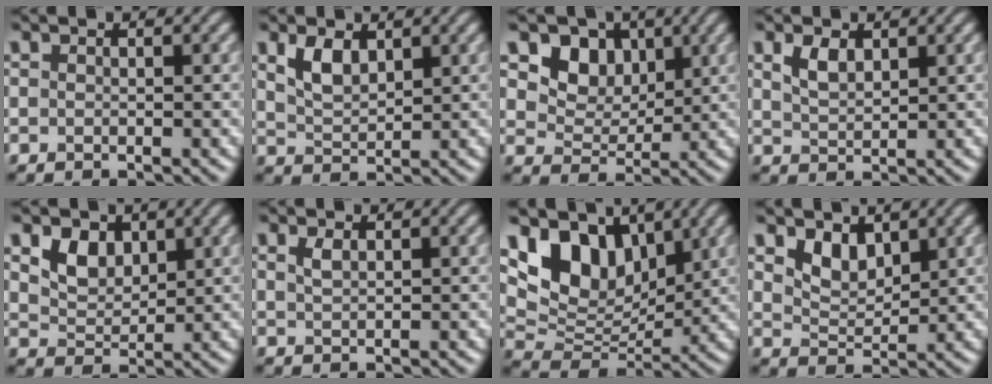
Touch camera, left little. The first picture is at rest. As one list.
[{"total": 2.9, "force": [1.6, 1.5, 1.9], "torque": [-0.045, -0.001, 0.036]}, {"total": 6.4, "force": [3.1, 4.8, 2.8], "torque": [-0.073, -0.016, 0.073]}, {"total": 2.3, "force": [1.2, 1.2, 1.5], "torque": [-0.035, 0.001, 0.029]}, {"total": 3.3, "force": [1.6, 2.3, 1.7], "torque": [-0.042, -0.004, 0.028]}, {"total": 1.1, "force": [0.7, 0.4, 0.7], "torque": [-0.020, 0.001, 0.015]}, {"total": 8.7, "force": [4.5, 5.4, 5.1], "torque": [-0.090, -0.008, 0.078]}, {"total": 2.6, "force": [1.7, 1.5, 1.3], "torque": [-0.032, -0.011, 0.034]}]